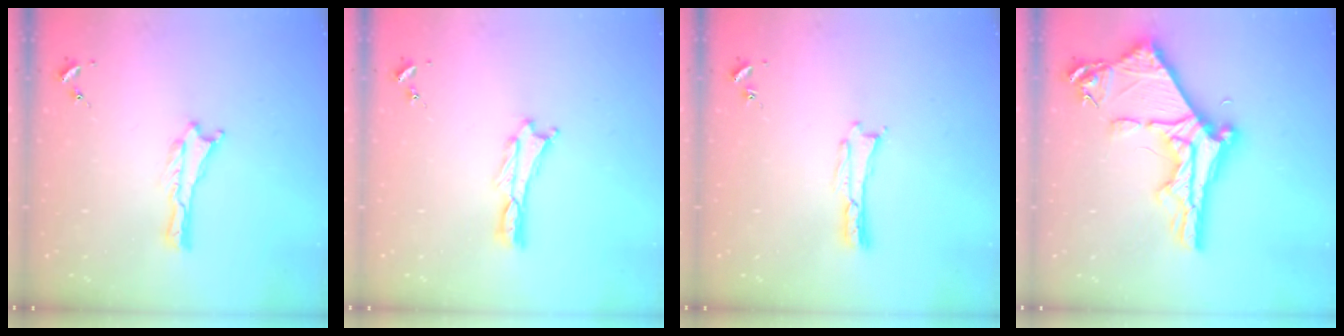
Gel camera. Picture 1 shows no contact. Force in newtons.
{"total": 0.0}
{"total": 0.0}
{"total": 10.5, "press": 10.4, "slide": 1.1}